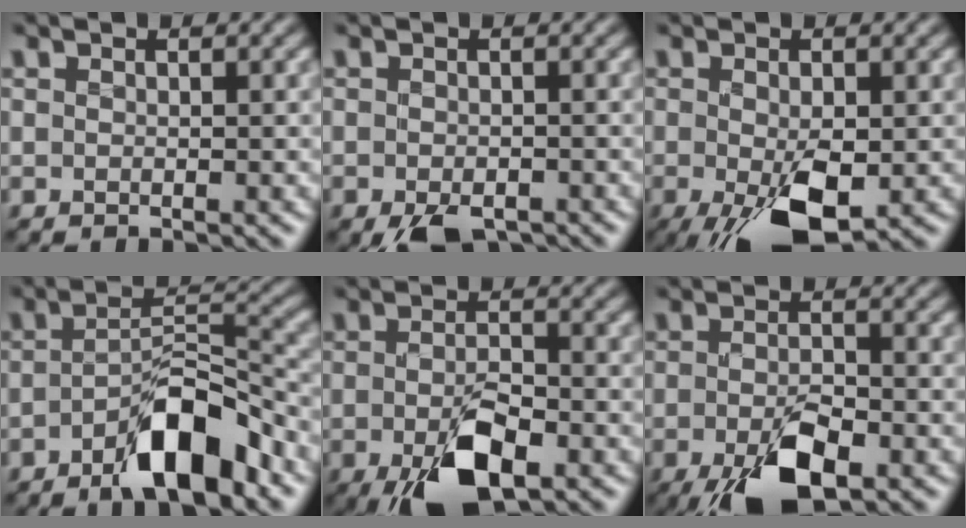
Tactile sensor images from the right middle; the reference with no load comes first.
{"total": 3.9, "force": [-2.7, 1.9, 2.2], "torque": [-0.039, -0.013, -0.038]}
{"total": 7.1, "force": [-2.7, 3.0, 5.9], "torque": [-0.122, -0.021, -0.037]}
{"total": 7.5, "force": [-4.4, 2.2, 5.7], "torque": [-0.093, 0.009, -0.077]}
{"total": 6.5, "force": [-3.0, 2.7, 5.2], "torque": [-0.097, -0.011, -0.054]}
{"total": 6.9, "force": [-3.6, 2.6, 5.3], "torque": [-0.100, -0.010, -0.063]}